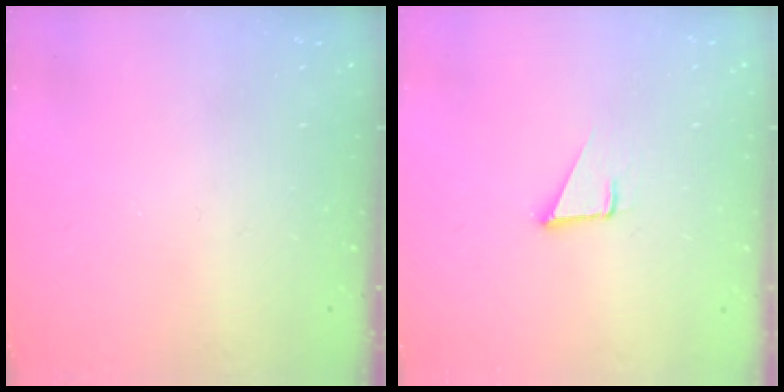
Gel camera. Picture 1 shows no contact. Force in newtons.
{"total": 3.4, "press": 2.4, "slide": 2.4}